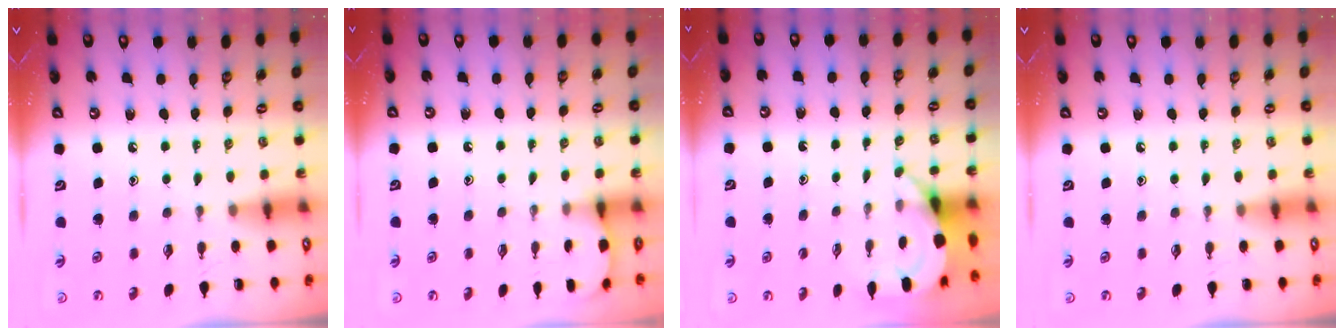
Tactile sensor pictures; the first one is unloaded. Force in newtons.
{"total": 2.5, "press": 2.5, "slide": 0.3}
{"total": 3.8, "press": 3.8, "slide": 0.2}
{"total": 0.0}